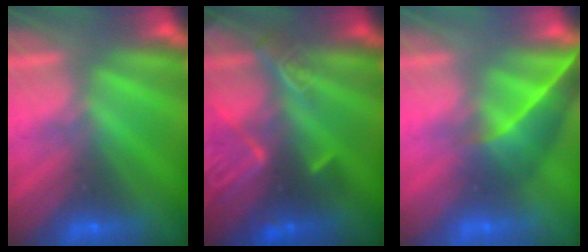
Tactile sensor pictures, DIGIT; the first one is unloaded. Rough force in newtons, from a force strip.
{"total": 3.1}
{"total": 4.0}